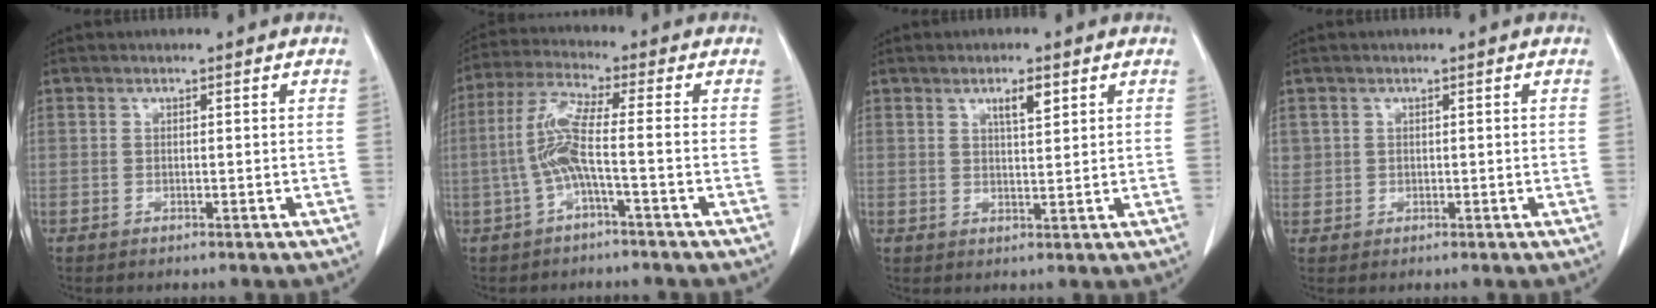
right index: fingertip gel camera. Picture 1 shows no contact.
{"total": 6.9, "force": [-1.5, 0.2, 6.8], "torque": [-0.149, 0.012, -0.034]}
{"total": 3.3, "force": [1.8, 0.7, 2.7], "torque": [-0.045, -0.003, 0.030]}
{"total": 1.5, "force": [0.6, 1.4, 0.2], "torque": [0.010, 0.005, 0.008]}